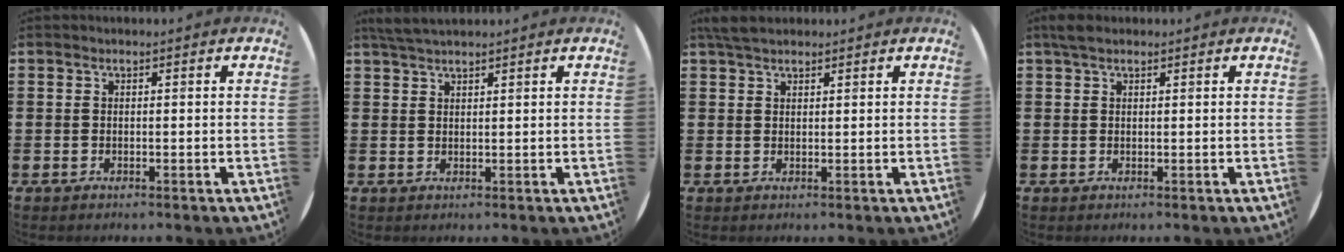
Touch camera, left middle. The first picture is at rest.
{"total": 2.6, "force": [2.4, 0.3, 1.0], "torque": [-0.023, 0.003, 0.044]}
{"total": 3.0, "force": [2.5, 1.0, 1.3], "torque": [-0.023, 0.003, 0.046]}
{"total": 1.6, "force": [1.3, 0.7, 0.8], "torque": [-0.018, 0.006, 0.023]}